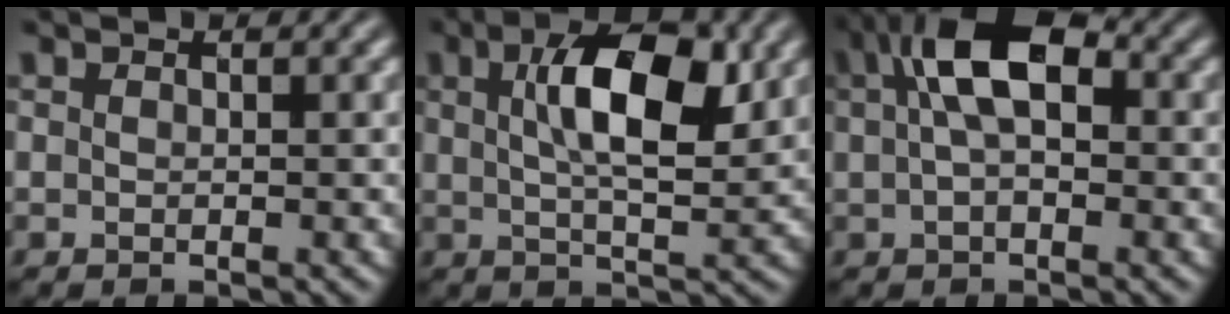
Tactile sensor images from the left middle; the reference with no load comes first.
{"total": 7.9, "force": [1.9, 3.0, 7.0], "torque": [-0.117, 0.006, 0.033]}
{"total": 6.9, "force": [1.6, 3.4, 5.8], "torque": [-0.108, 0.018, 0.021]}